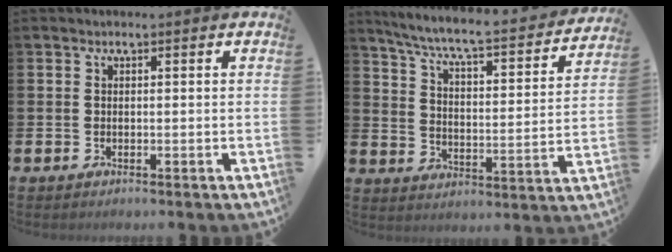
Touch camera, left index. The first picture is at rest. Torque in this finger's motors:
{"motor_torque": [0.92, -1.22, 0.58, 0.20]}